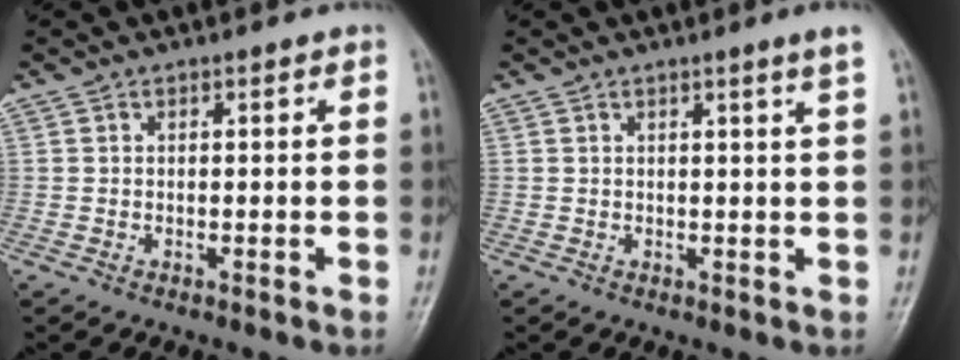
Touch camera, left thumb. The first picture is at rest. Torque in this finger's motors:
{"motor_torque": [0.91, 0.10, 0.11, -0.25, 0.10]}